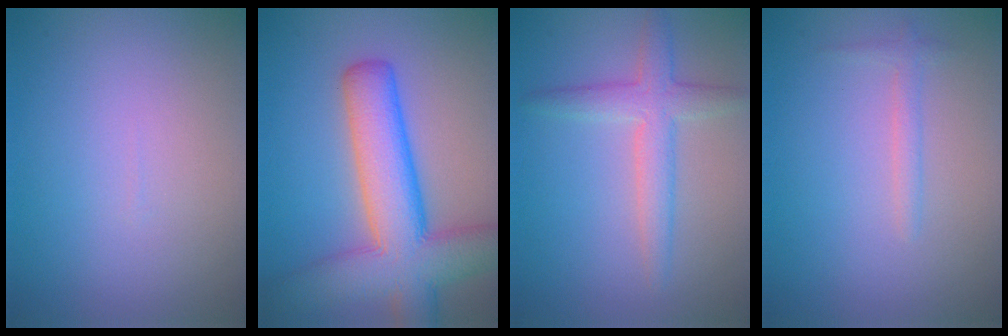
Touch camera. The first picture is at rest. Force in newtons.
{"total": 9.3, "press": 9.3, "slide": 0.4}
{"total": 3.3, "press": 3.3, "slide": 0.2}
{"total": 1.1, "press": 1.1, "slide": 0.1}